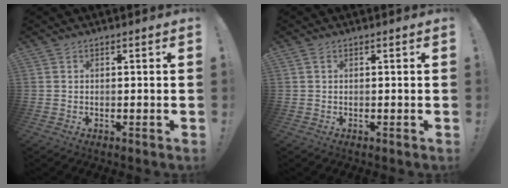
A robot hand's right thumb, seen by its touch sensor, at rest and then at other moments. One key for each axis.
{"total": 0.7, "fx": 0.2, "fy": 0.3, "fz": 0.6, "tx": -0.013, "ty": 0.002, "tz": 0.004}